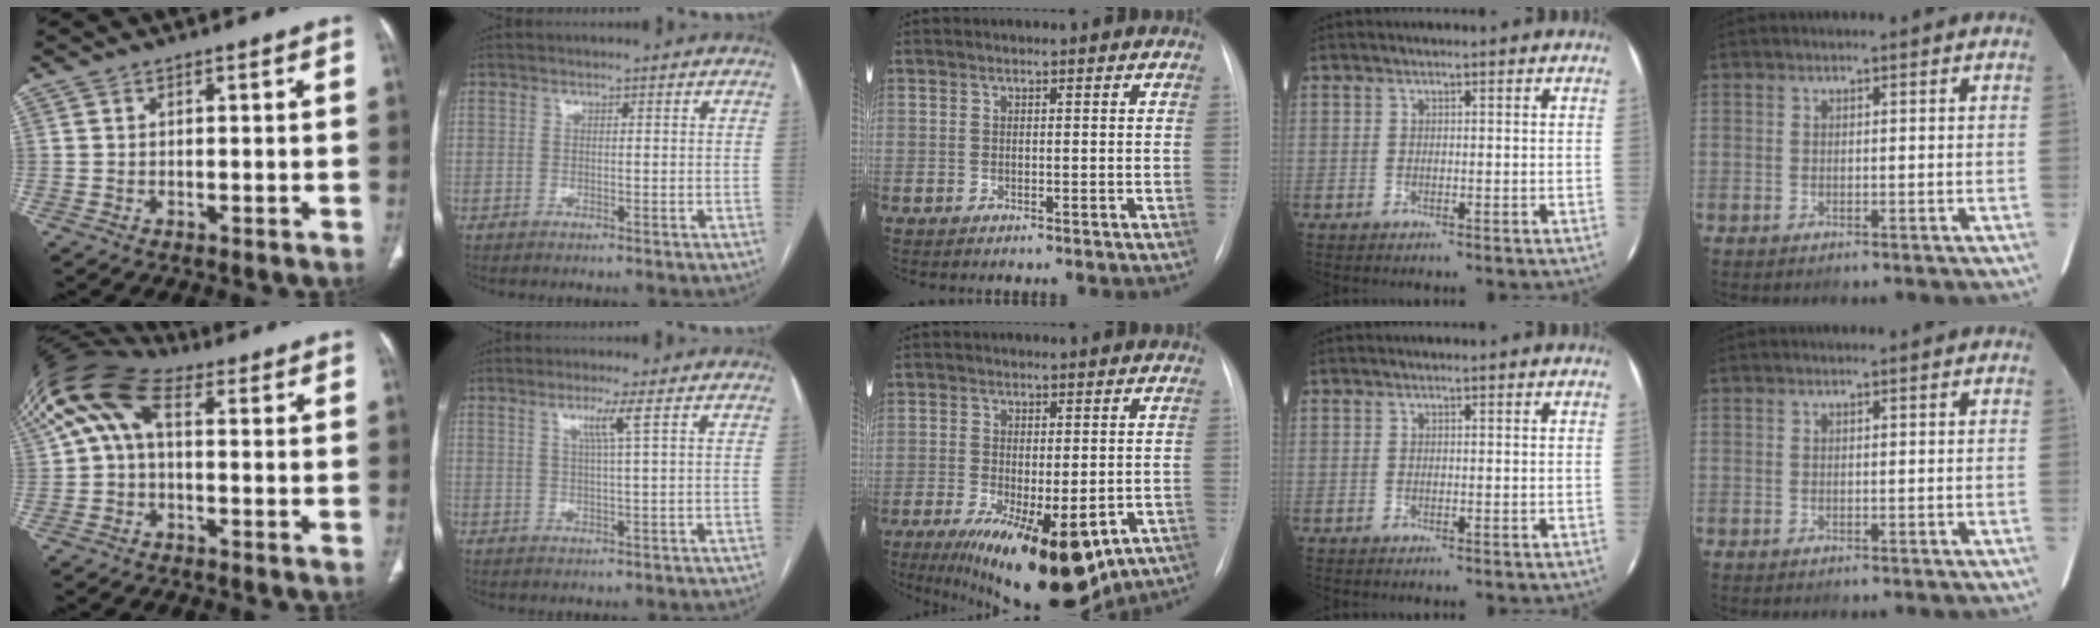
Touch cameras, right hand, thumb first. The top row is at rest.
{"thumb": {"total": 12.3, "force": [2.7, 7.0, 9.8], "torque": [-0.204, 0.047, 0.041]}, "index": {"total": 3.3, "force": [1.4, -0.9, 2.9], "torque": [-0.058, -0.002, 0.029]}, "middle": {"total": 18.3, "force": [-9.4, 7.0, 14.1], "torque": [-0.183, -0.030, -0.125]}}